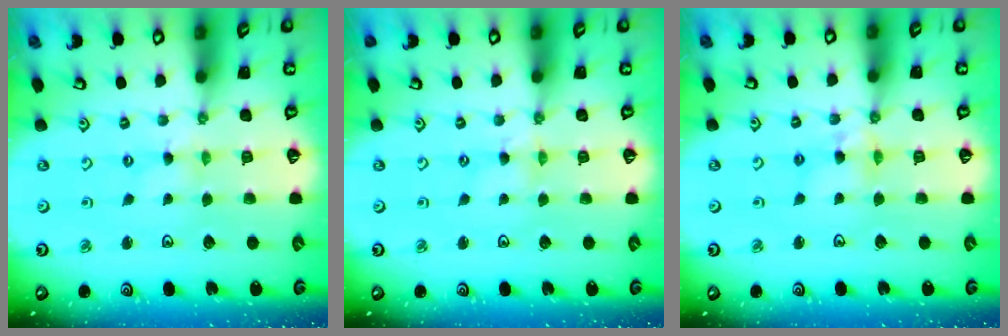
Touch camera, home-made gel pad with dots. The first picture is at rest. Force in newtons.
{"total": 0.0}
{"total": 6.4, "press": 6.4, "slide": 0.5}